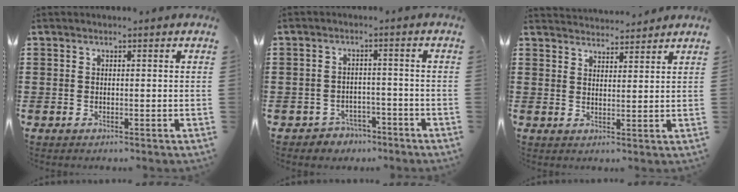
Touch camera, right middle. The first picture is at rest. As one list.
[{"total": 2.7, "force": [-2.5, 1.0, -0.1], "torque": [-0.007, 0.005, -0.055]}, {"total": 3.2, "force": [3.1, 0.1, -0.5], "torque": [0.001, -0.012, 0.060]}]